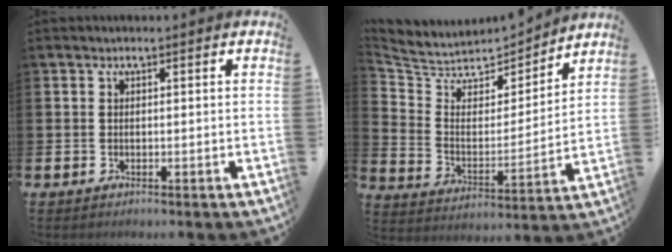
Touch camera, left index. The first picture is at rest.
{"total": 6.0, "force": [5.4, 2.6, 0.4], "torque": [-0.052, -0.054, 0.090]}